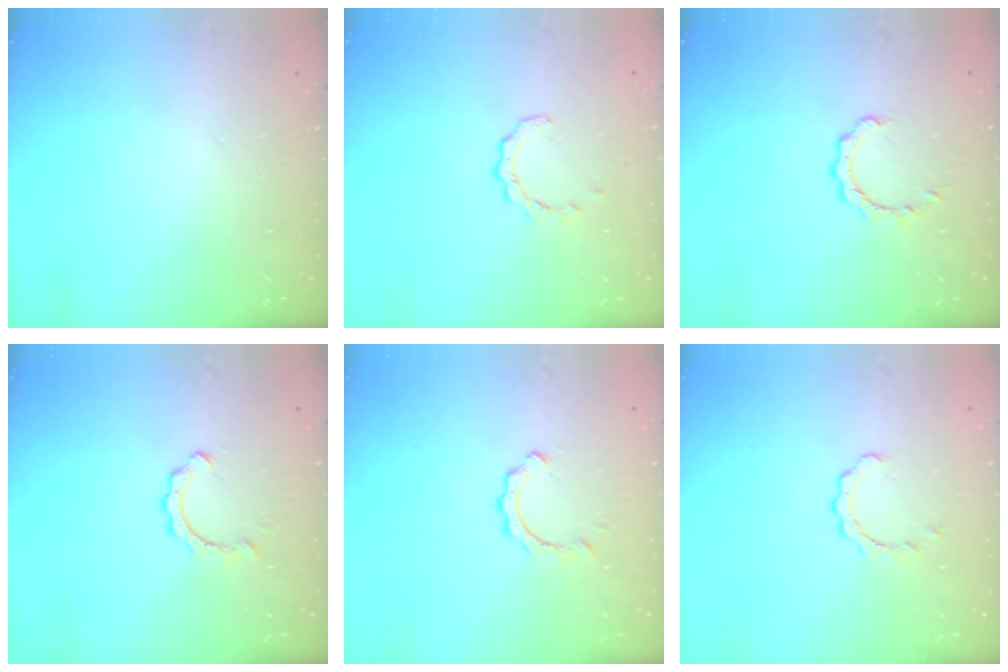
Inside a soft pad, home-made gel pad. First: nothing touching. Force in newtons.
{"total": 2.9, "press": 2.9, "slide": 0.3}
{"total": 2.5, "press": 2.5, "slide": 0.3}
{"total": 2.3, "press": 2.3, "slide": 0.3}
{"total": 2.3, "press": 2.3, "slide": 0.3}
{"total": 2.9, "press": 2.9, "slide": 0.3}